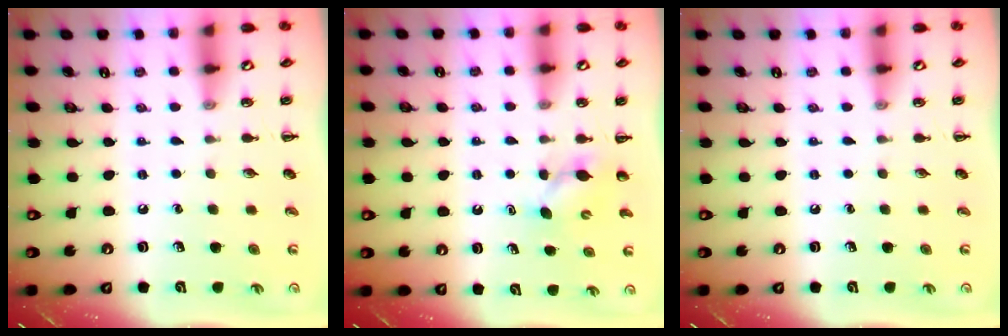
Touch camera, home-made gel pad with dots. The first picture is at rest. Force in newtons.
{"total": 4.2, "press": 4.0, "slide": 1.1}
{"total": 0.0}